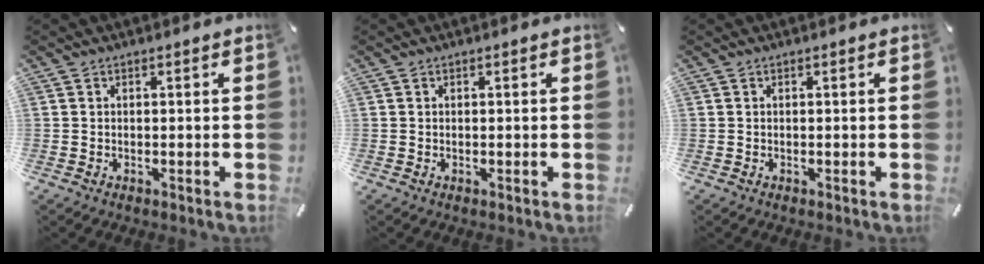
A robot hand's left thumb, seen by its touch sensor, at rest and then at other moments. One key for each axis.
{"total": 0.0}
{"total": 0.0}